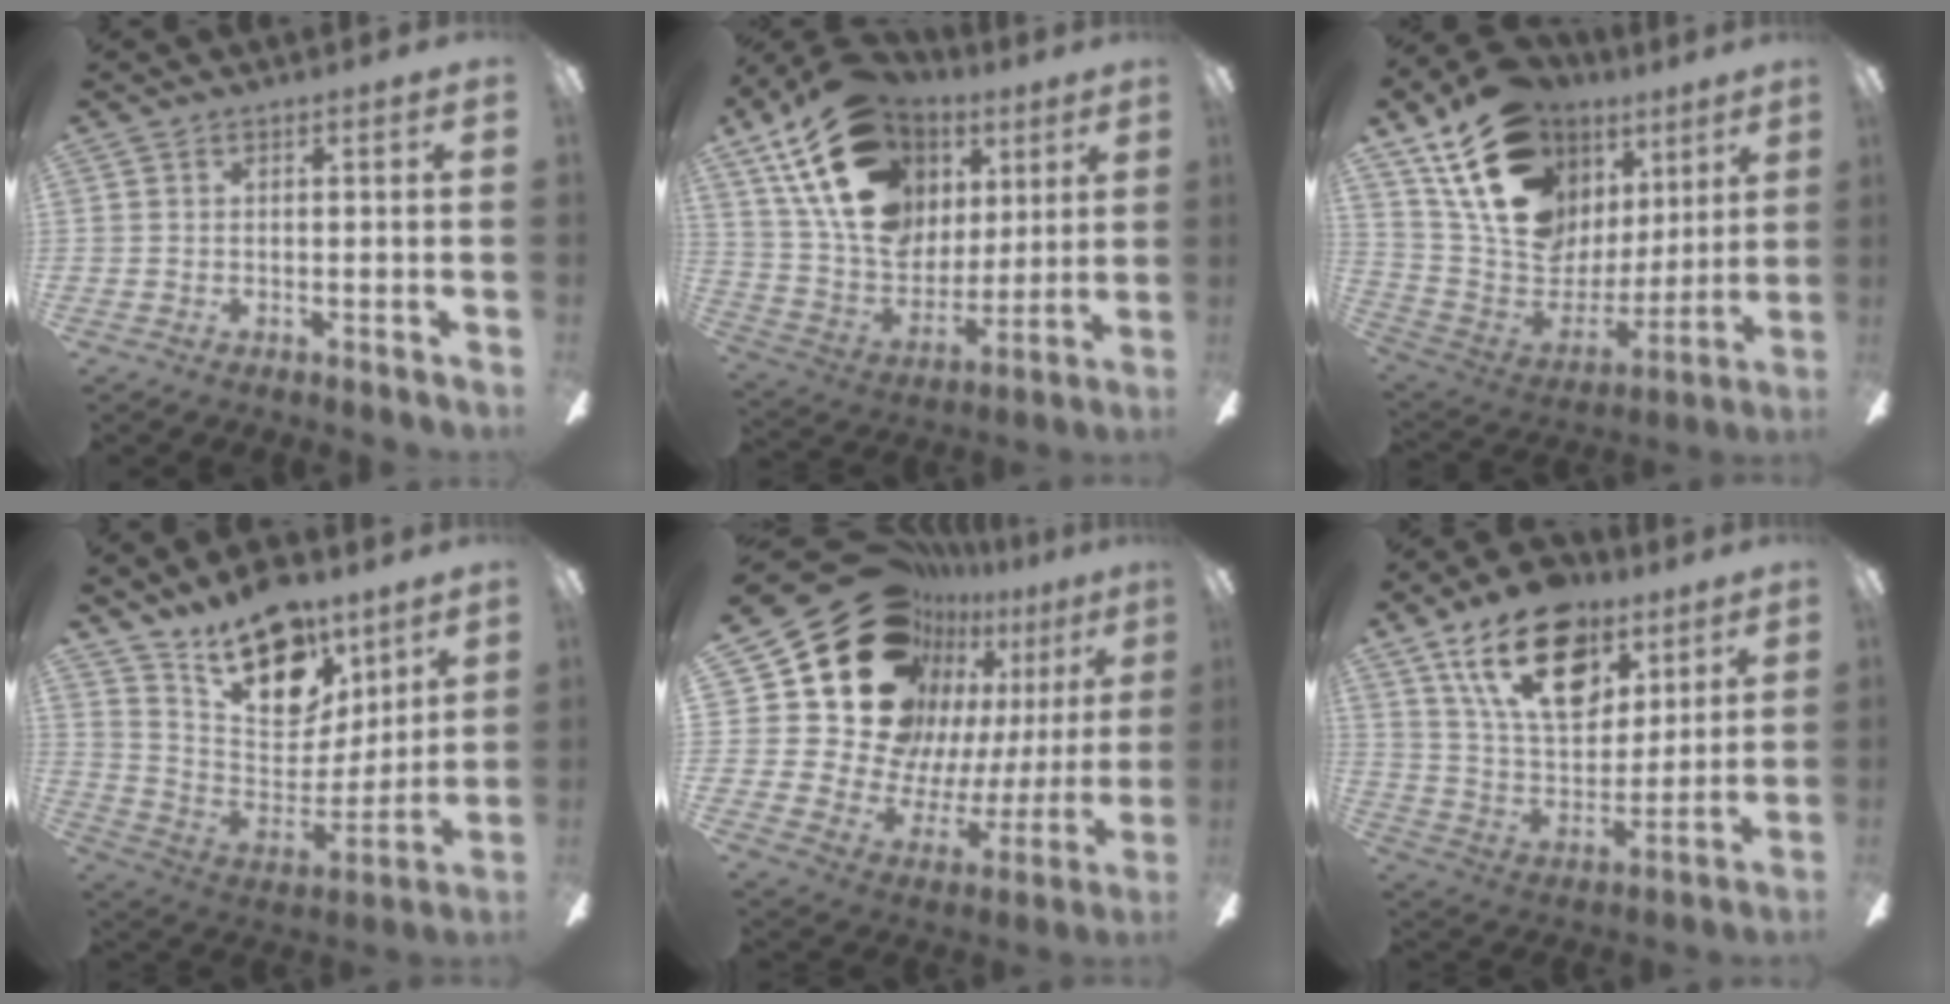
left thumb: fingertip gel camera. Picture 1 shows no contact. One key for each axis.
{"total": 23.9, "fx": 11.7, "fy": 16.7, "fz": 12.5, "tx": -0.229, "ty": -0.047, "tz": 0.222}
{"total": 20.2, "fx": 11.3, "fy": 13.7, "fz": 9.5, "tx": -0.168, "ty": -0.055, "tz": 0.214}
{"total": 19.7, "fx": 14.0, "fy": 10.6, "fz": 8.9, "tx": -0.148, "ty": -0.096, "tz": 0.258}
{"total": 26.3, "fx": 15.6, "fy": 16.9, "fz": 12.9, "tx": -0.238, "ty": -0.119, "tz": 0.312}
{"total": 22.7, "fx": 12.5, "fy": 13.4, "fz": 13.4, "tx": -0.213, "ty": -0.053, "tz": 0.223}